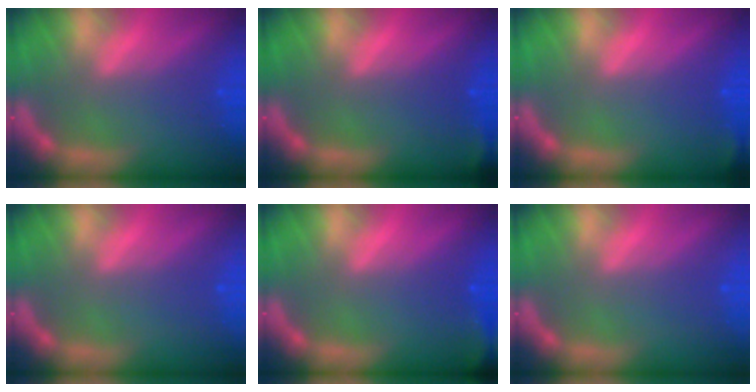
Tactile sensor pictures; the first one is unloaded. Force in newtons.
{"total": 1.9}
{"total": 1.4}
{"total": 0.0}
{"total": 4.0}
{"total": 0.0}